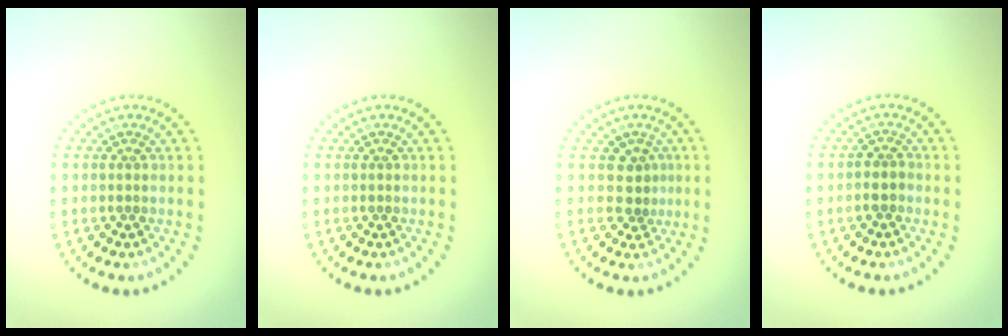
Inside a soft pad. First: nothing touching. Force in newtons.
{"total": 0.0}
{"total": 1.8, "press": 1.2, "slide": 1.3}
{"total": 1.5, "press": 1.3, "slide": 0.6}